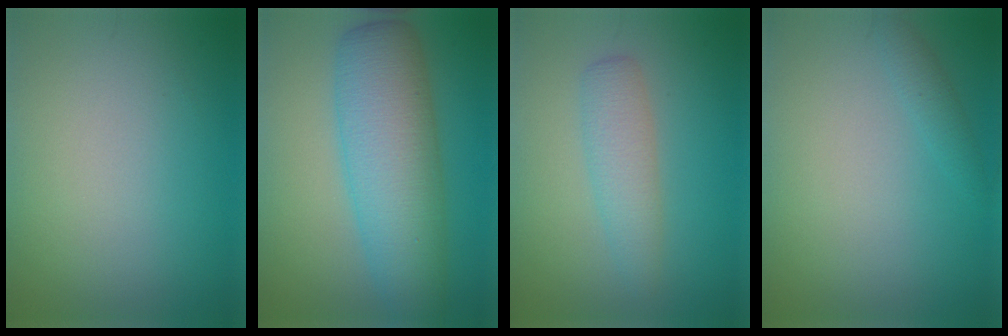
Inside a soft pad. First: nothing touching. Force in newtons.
{"total": 8.8, "press": 8.8, "slide": 0.0}
{"total": 2.8, "press": 2.8, "slide": 0.1}
{"total": 1.2, "press": 1.2, "slide": 0.1}